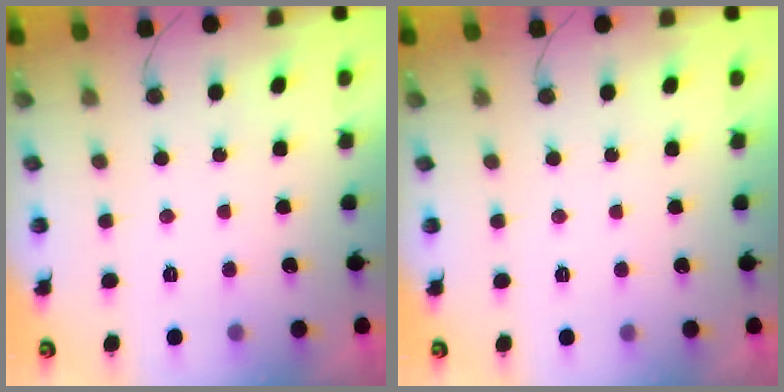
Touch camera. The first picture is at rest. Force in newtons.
{"total": 1.7, "press": 1.7, "slide": 0.1}